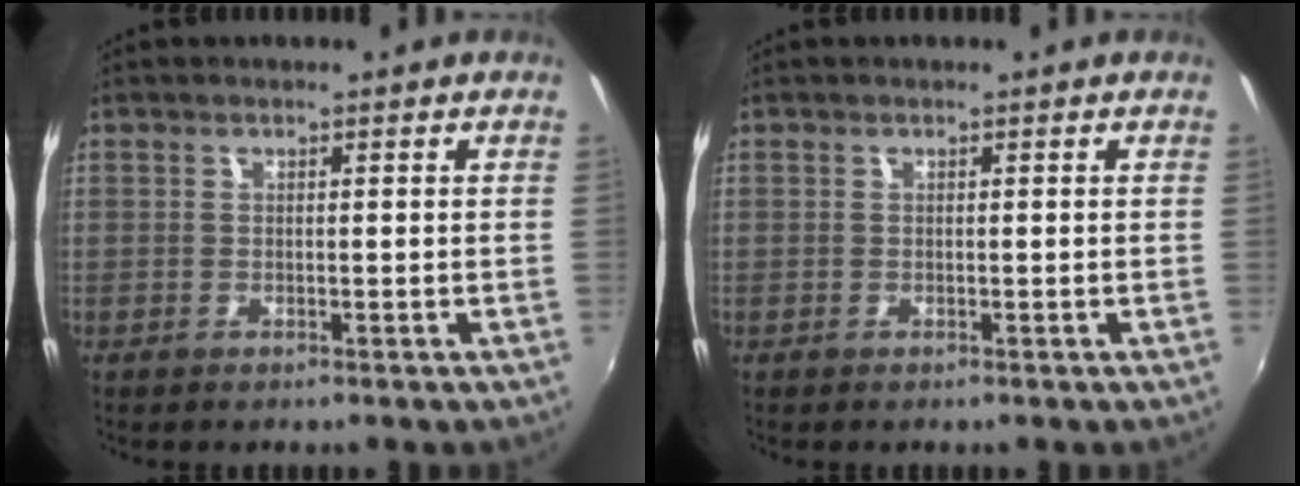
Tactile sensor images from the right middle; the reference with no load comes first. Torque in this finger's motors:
{"motor_torque": [0.00, 0.00, 0.00, 0.00]}